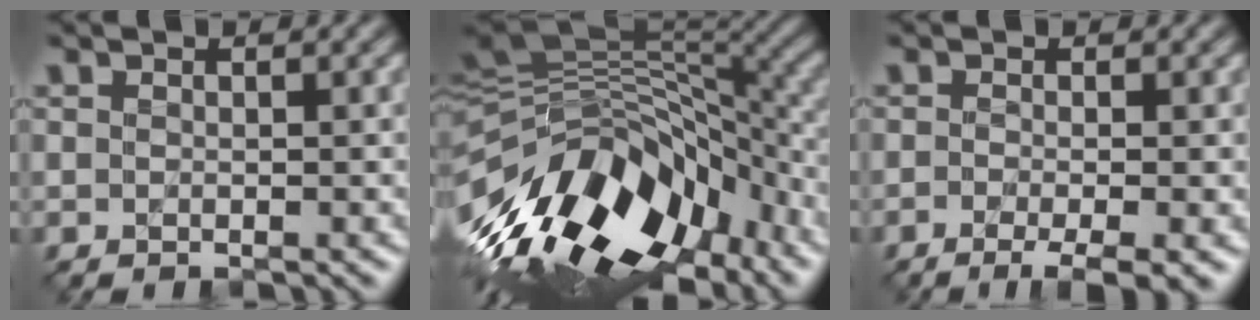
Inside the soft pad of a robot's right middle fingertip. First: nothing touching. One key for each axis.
{"total": 14.2, "fx": -6.4, "fy": 7.1, "fz": 10.4, "tx": -0.215, "ty": 0.017, "tz": -0.114}
{"total": 3.8, "fx": -2.4, "fy": 0.5, "fz": 2.8, "tx": -0.055, "ty": -0.005, "tz": -0.037}